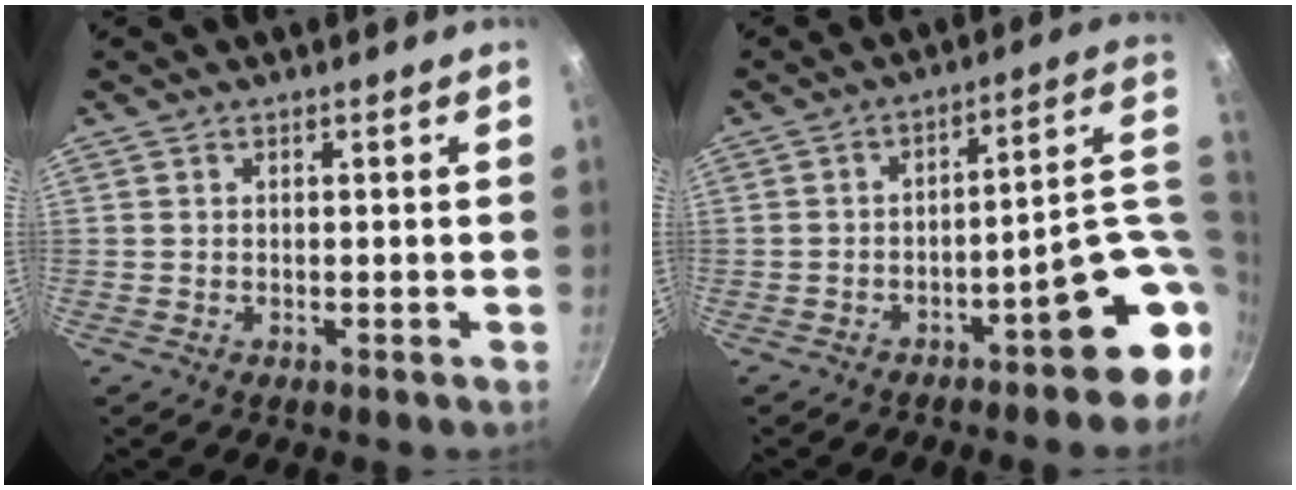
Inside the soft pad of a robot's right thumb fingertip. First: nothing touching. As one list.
[{"total": 13.8, "force": [-3.2, 4.9, 12.5], "torque": [-0.119, 0.037, -0.039]}]